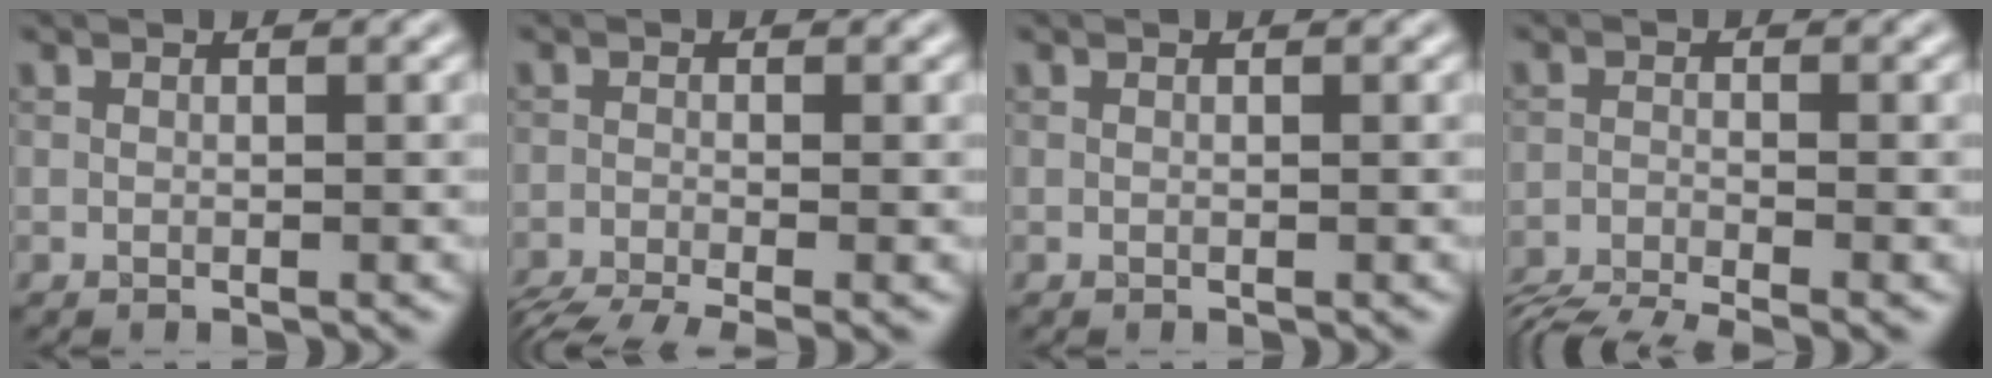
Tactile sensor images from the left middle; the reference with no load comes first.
{"total": 5.4, "force": [-4.1, 1.5, 3.3], "torque": [-0.050, -0.026, -0.068]}
{"total": 0.0}
{"total": 5.8, "force": [-5.2, 0.9, 2.5], "torque": [-0.049, -0.023, -0.096]}